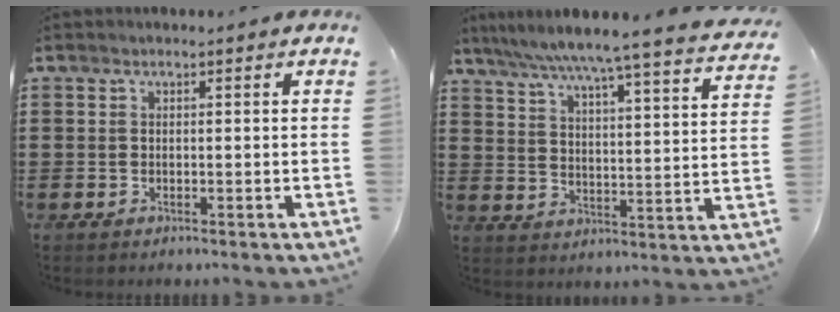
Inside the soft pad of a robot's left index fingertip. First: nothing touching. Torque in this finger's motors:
{"motor_torque": [2.14, 0.00, 0.24, 0.02]}